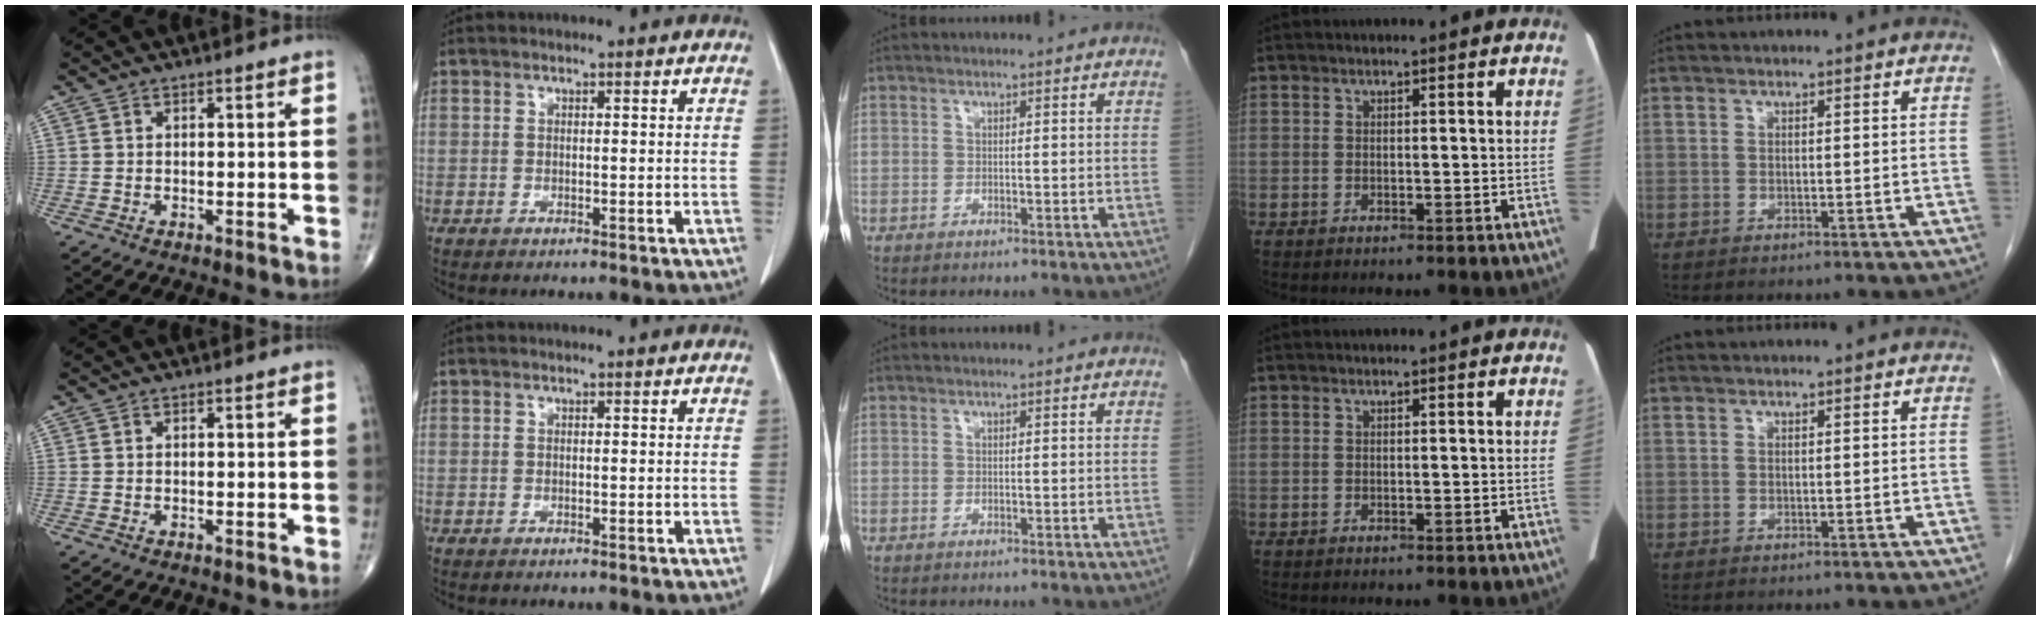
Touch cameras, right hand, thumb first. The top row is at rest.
{}